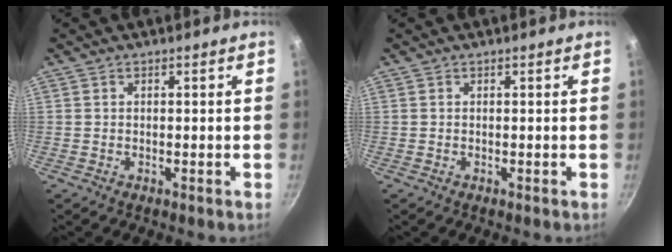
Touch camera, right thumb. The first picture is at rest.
{"total": 0.0}